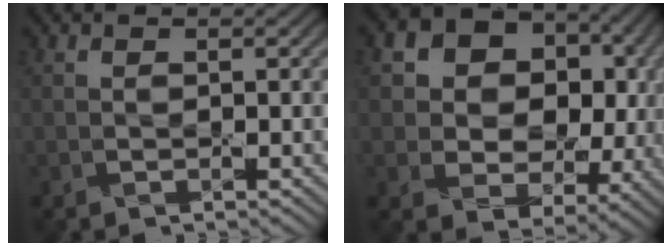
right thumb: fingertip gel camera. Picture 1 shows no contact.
{"total": 16.4, "force": [4.1, 12.8, 9.5], "torque": [-0.198, 0.025, 0.094]}